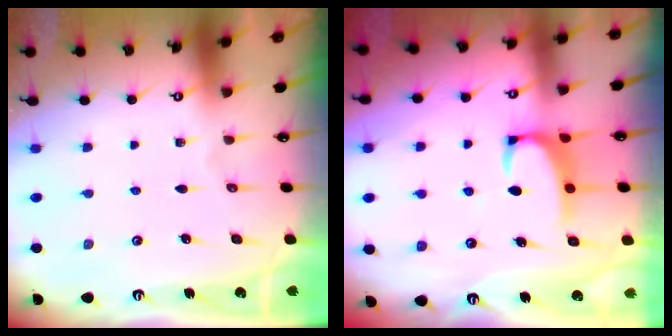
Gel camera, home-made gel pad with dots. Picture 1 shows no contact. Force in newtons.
{"total": 2.5, "press": 2.4, "slide": 0.8}